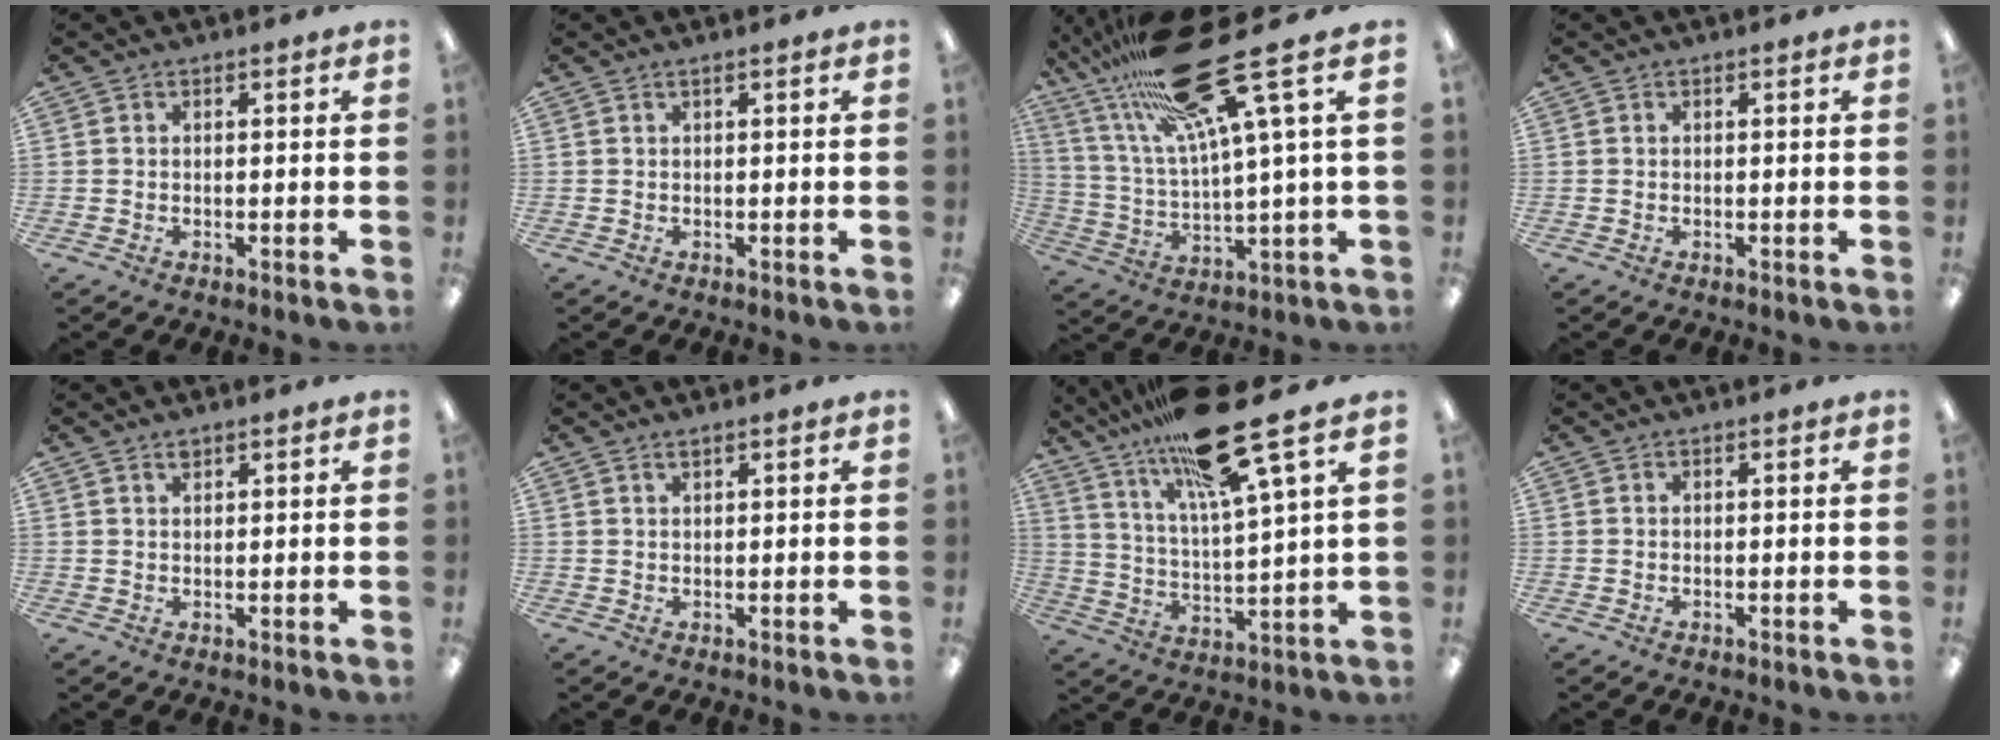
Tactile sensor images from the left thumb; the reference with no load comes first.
{"total": 0.7, "force": [0.3, 0.0, 0.6], "torque": [-0.012, 0.001, 0.005]}
{"total": 26.1, "force": [14.8, 7.0, 20.3], "torque": [-0.367, -0.078, 0.238]}
{"total": 0.0}
{"total": 1.2, "force": [1.1, 0.3, 0.4], "torque": [-0.010, 0.000, 0.021]}
{"total": 1.0, "force": [0.8, 0.2, 0.5], "torque": [-0.012, 0.001, 0.014]}
{"total": 24.0, "force": [16.1, 5.3, 17.1], "torque": [-0.286, -0.067, 0.257]}
{"total": 0.0}